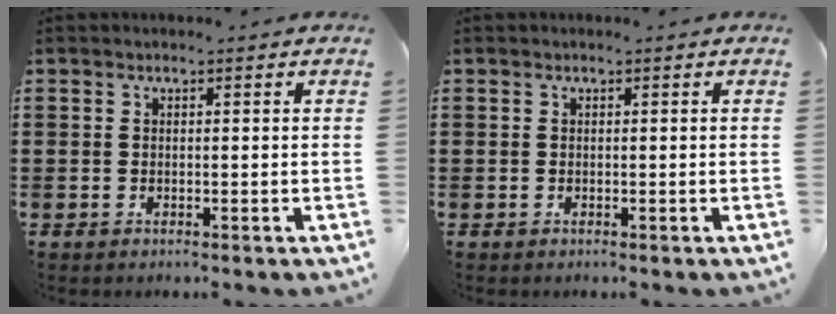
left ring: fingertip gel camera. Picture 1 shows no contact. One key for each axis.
{"total": 0.0}